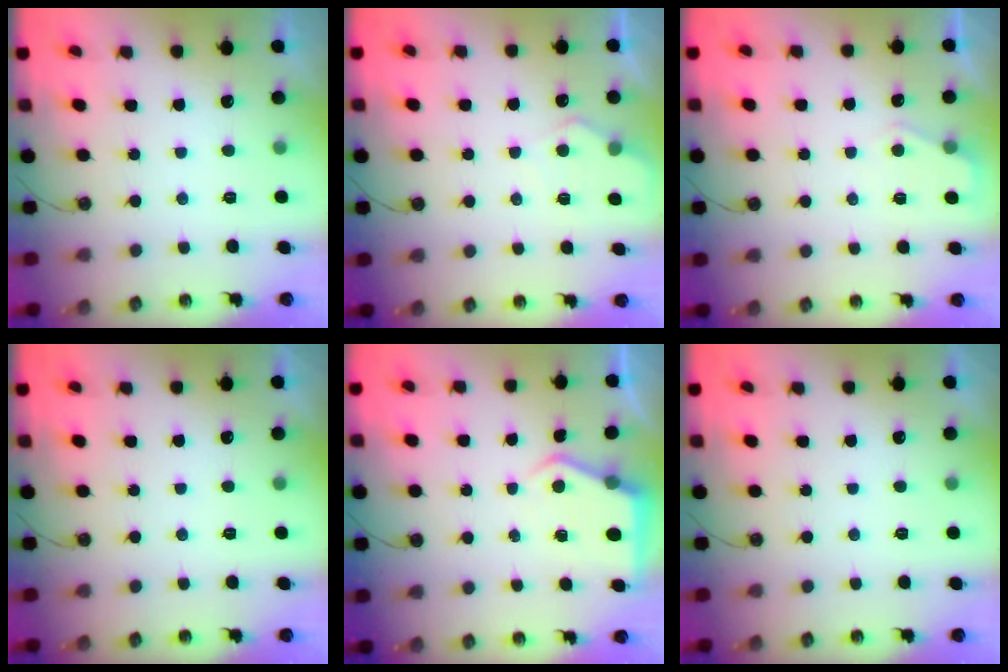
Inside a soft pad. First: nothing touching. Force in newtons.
{"total": 5.3, "press": 5.2, "slide": 0.7}
{"total": 4.4, "press": 4.3, "slide": 0.6}
{"total": 0.0}
{"total": 6.1, "press": 6.0, "slide": 0.9}
{"total": 0.0}